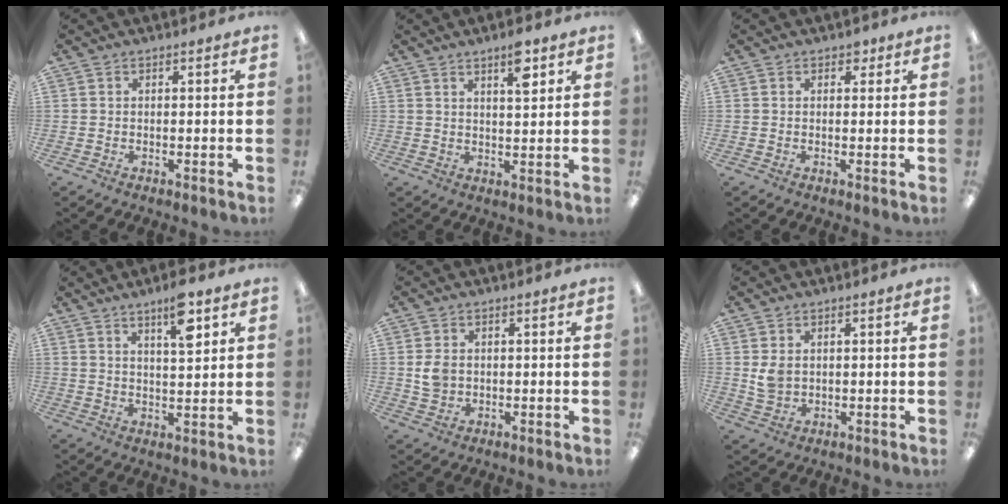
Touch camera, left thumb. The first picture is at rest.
{"total": 6.0, "force": [3.8, 1.7, 4.3], "torque": [-0.063, -0.014, 0.059]}
{"total": 1.6, "force": [1.0, 1.1, 0.7], "torque": [0.001, -0.004, 0.014]}
{"total": 8.7, "force": [5.4, 2.4, 6.4], "torque": [-0.098, -0.023, 0.085]}
{"total": 3.8, "force": [0.4, 3.1, 2.2], "torque": [-0.035, 0.003, 0.007]}
{"total": 3.8, "force": [1.2, 2.8, 2.4], "torque": [-0.040, 0.001, 0.022]}